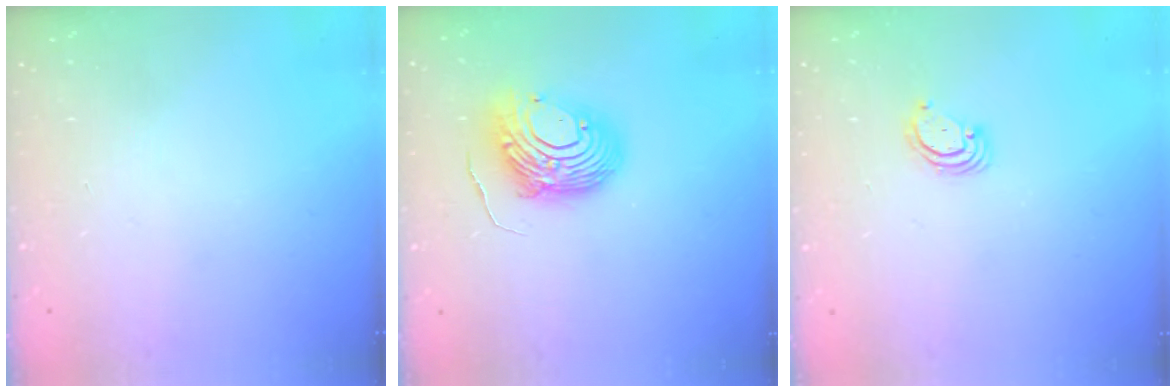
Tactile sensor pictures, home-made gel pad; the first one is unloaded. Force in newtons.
{"total": 12.2, "press": 12.1, "slide": 0.9}
{"total": 3.6, "press": 3.6, "slide": 0.4}